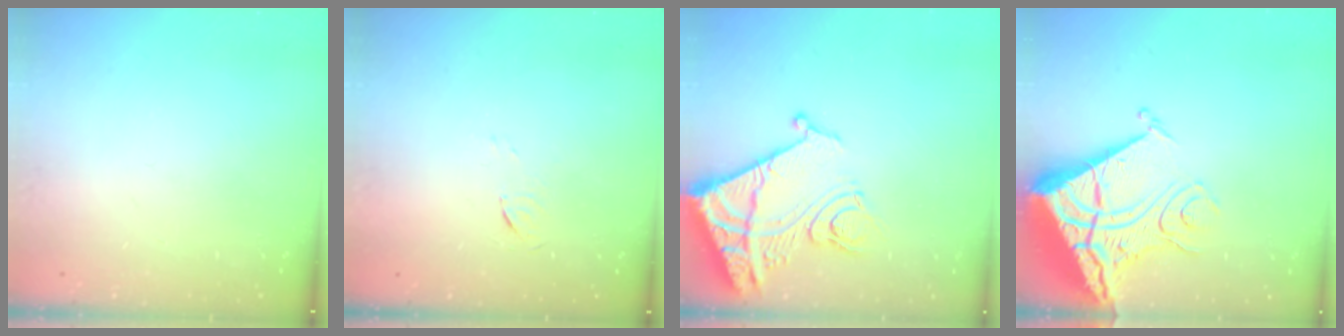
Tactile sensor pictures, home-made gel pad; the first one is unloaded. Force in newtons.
{"total": 3.3, "press": 3.3, "slide": 0.4}
{"total": 14.7, "press": 14.6, "slide": 1.7}
{"total": 16.7, "press": 16.6, "slide": 2.2}